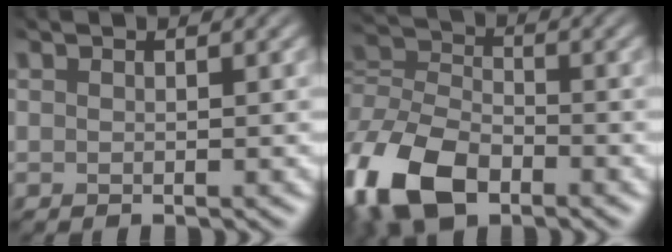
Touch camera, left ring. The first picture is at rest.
{"total": 9.9, "force": [-6.5, 5.1, 5.4], "torque": [-0.133, -0.021, -0.142]}